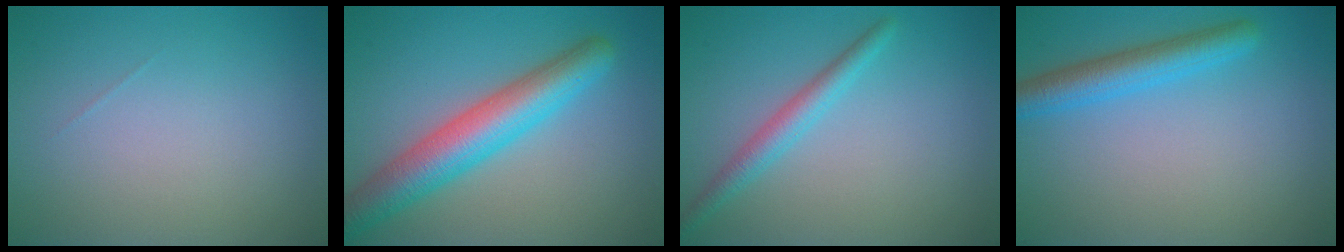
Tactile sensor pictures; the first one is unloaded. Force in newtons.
{"total": 6.6, "press": 6.6, "slide": 0.2}
{"total": 2.3, "press": 2.3, "slide": 0.0}
{"total": 3.7, "press": 3.7, "slide": 0.2}